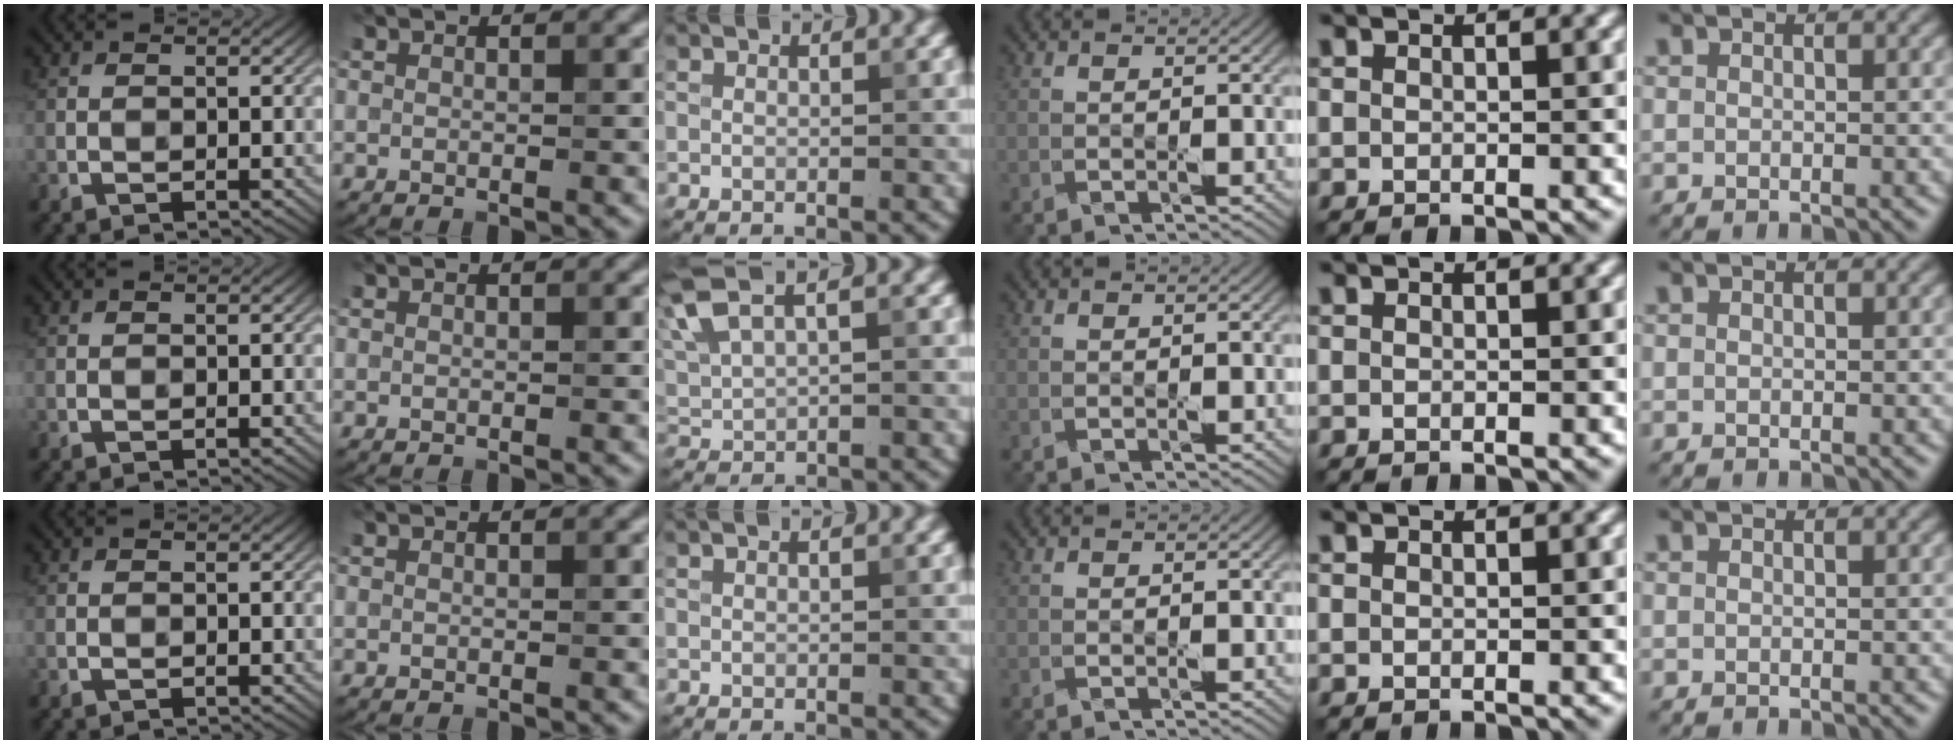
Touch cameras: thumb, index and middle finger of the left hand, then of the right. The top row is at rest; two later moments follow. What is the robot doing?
{"motion": "press", "object": "keyboard"}